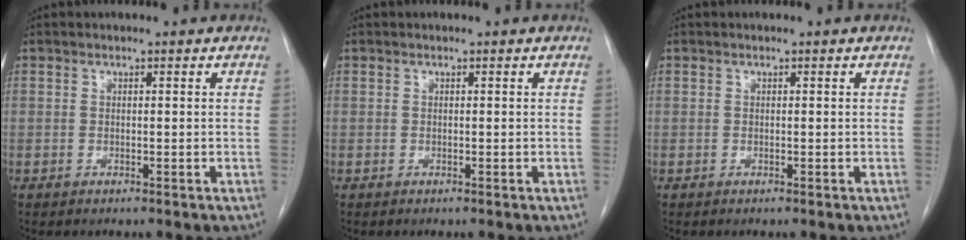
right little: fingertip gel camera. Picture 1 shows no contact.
{"total": 0.0}
{"total": 0.0}